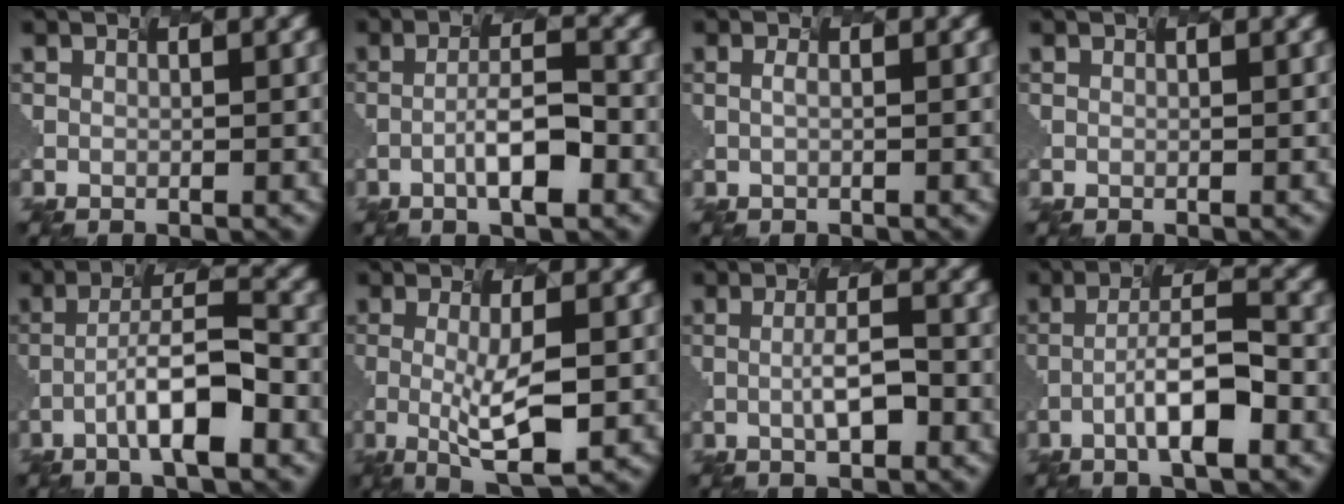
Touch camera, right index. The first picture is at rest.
{"total": 3.3, "force": [-2.0, 0.0, 2.7], "torque": [-0.070, -0.004, -0.007]}
{"total": 0.6, "force": [-0.4, -0.3, -0.2], "torque": [-0.012, -0.007, 0.007]}
{"total": 0.0}
{"total": 5.1, "force": [-3.2, 0.1, 3.9], "torque": [-0.089, 0.006, -0.032]}
{"total": 4.4, "force": [-1.6, 0.6, 4.0], "torque": [-0.086, -0.015, 0.005]}
{"total": 1.9, "force": [-1.1, -0.3, 1.5], "torque": [-0.056, -0.008, 0.010]}
{"total": 4.6, "force": [-2.8, 0.2, 3.6], "torque": [-0.084, 0.003, -0.023]}